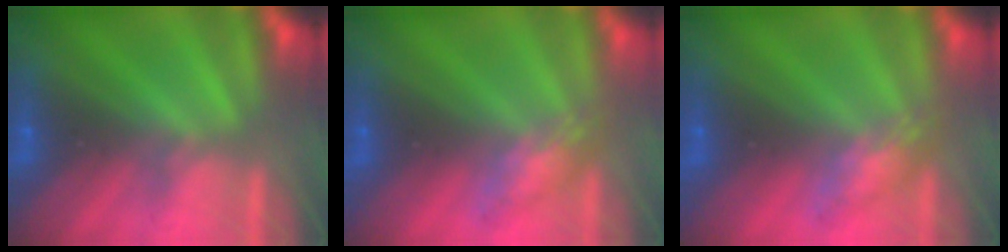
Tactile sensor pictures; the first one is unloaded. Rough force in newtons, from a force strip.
{"total": 2.8}
{"total": 2.8}